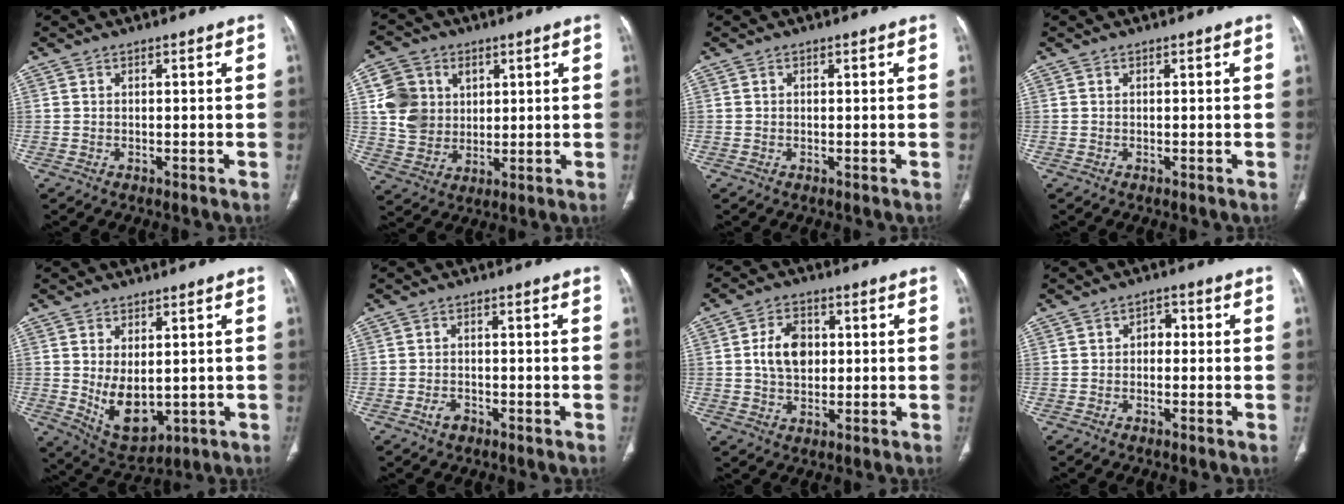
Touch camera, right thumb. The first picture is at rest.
{"total": 10.8, "force": [2.7, 9.3, 4.6], "torque": [-0.061, -0.005, 0.057]}
{"total": 0.0}
{"total": 0.0}
{"total": 9.1, "force": [-0.1, 5.4, 7.4], "torque": [-0.107, -0.015, 0.026]}
{"total": 2.2, "force": [-1.3, 1.4, 1.2], "torque": [-0.020, 0.009, -0.020]}
{"total": 8.0, "force": [0.9, 5.6, 5.6], "torque": [-0.080, 0.003, 0.016]}
{"total": 2.5, "force": [-0.1, 1.9, 1.6], "torque": [-0.009, 0.012, -0.011]}